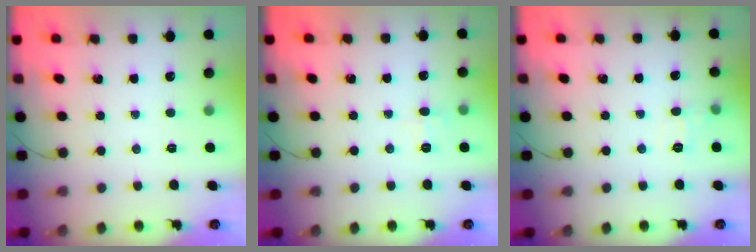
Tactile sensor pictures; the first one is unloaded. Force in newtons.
{"total": 5.5, "press": 5.3, "slide": 1.6}
{"total": 5.2, "press": 4.9, "slide": 1.6}